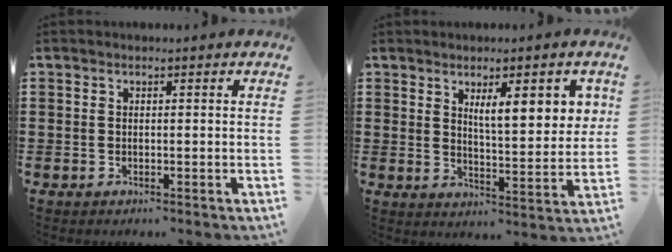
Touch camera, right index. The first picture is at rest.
{"total": 7.7, "force": [3.4, 2.3, 6.5], "torque": [-0.107, -0.005, 0.052]}